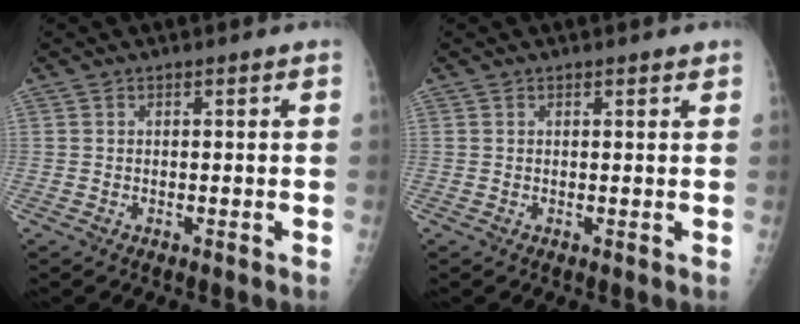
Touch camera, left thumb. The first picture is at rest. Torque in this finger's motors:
{"motor_torque": [-0.18, -0.02, -0.33, -0.15, 0.01]}